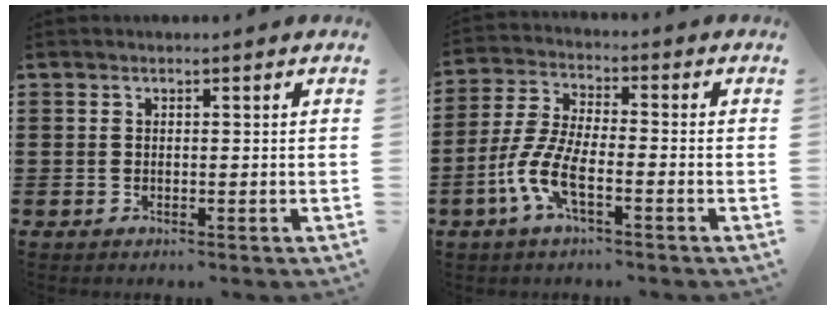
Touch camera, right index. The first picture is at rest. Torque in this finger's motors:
{"motor_torque": [2.14, 0.00, 0.30, 0.21]}